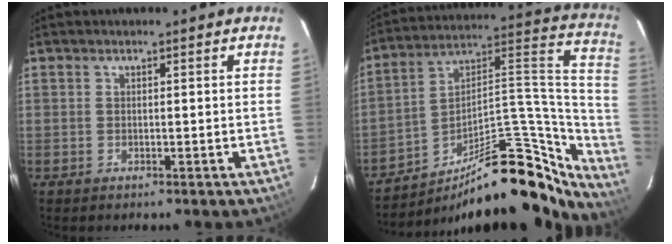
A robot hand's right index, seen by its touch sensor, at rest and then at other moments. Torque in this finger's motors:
{"motor_torque": [0.30, -0.97, 0.51, 0.11]}